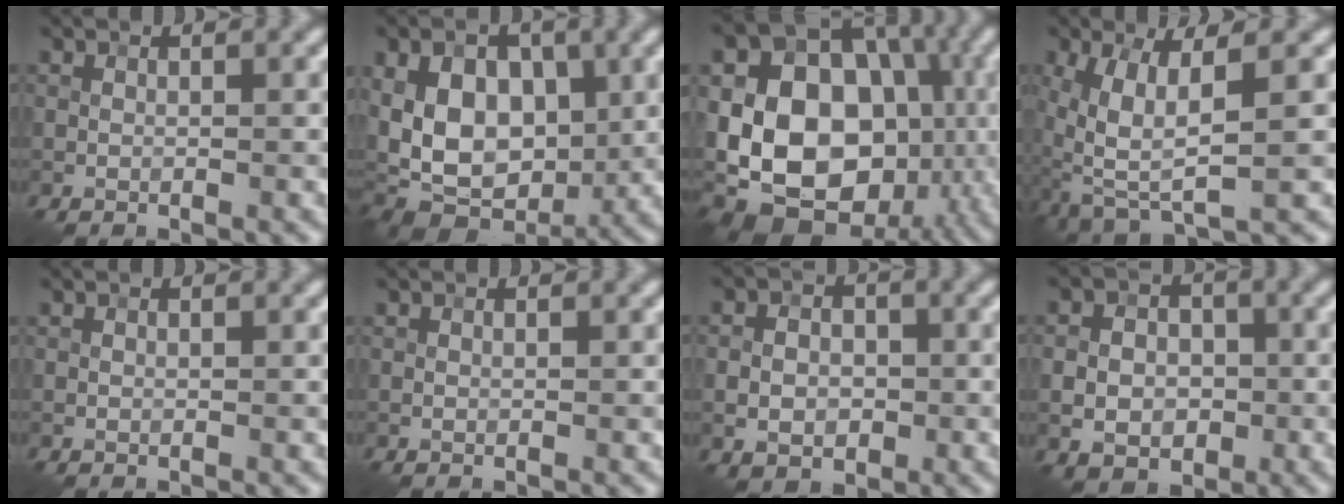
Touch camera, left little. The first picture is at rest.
{"total": 11.5, "force": [0.1, 7.7, 8.5], "torque": [-0.145, -0.005, 0.001]}
{"total": 18.5, "force": [-2.4, 14.0, 11.8], "torque": [-0.202, -0.001, -0.033]}
{"total": 7.3, "force": [0.3, 3.1, 6.7], "torque": [-0.147, -0.010, 0.005]}
{"total": 0.0}
{"total": 0.0}
{"total": 3.9, "force": [-0.8, 3.0, 2.3], "torque": [-0.030, -0.003, -0.016]}
{"total": 5.4, "force": [-0.9, 4.4, 3.0], "torque": [-0.044, -0.006, -0.022]}